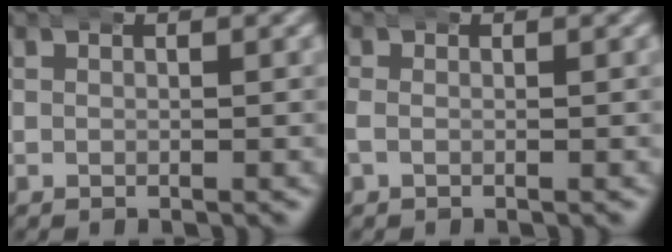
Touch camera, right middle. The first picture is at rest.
{"total": 1.3, "force": [-0.3, 1.0, 0.8], "torque": [-0.033, -0.003, -0.009]}